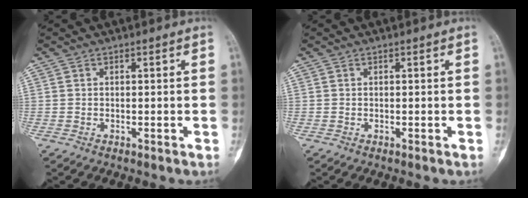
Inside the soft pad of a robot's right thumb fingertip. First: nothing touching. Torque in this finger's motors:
{"motor_torque": [0.00, 0.01, 0.07, 0.03, 0.01]}